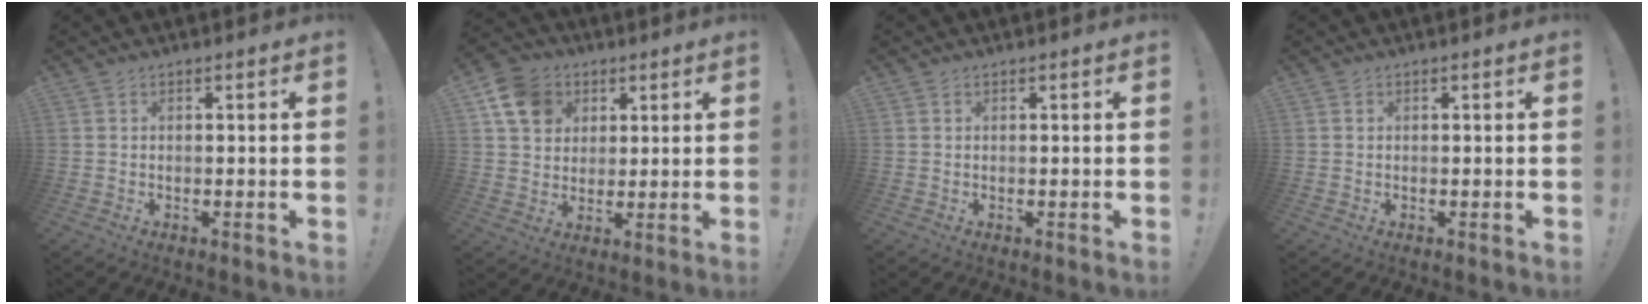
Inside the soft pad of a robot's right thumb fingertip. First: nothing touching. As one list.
[{"total": 11.9, "force": [5.0, 9.6, 5.0], "torque": [-0.073, -0.018, 0.101]}, {"total": 0.0}, {"total": 0.0}]